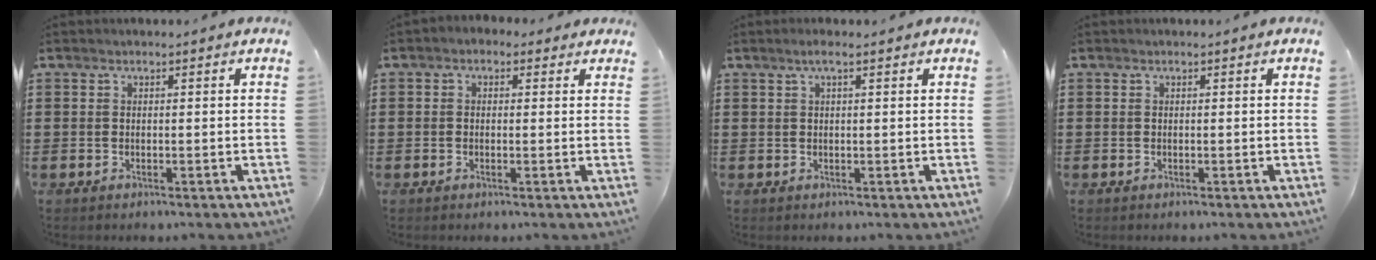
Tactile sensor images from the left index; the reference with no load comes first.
{"total": 1.2, "force": [0.0, 1.1, 0.5], "torque": [-0.014, 0.007, -0.003]}
{"total": 1.6, "force": [0.8, 0.2, 1.4], "torque": [-0.028, 0.002, 0.014]}
{"total": 0.0}